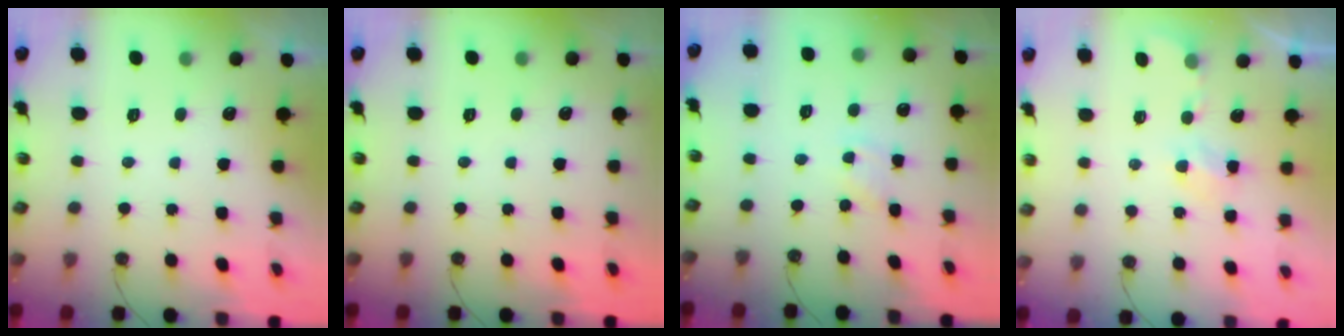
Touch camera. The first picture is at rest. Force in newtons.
{"total": 0.0}
{"total": 1.7, "press": 1.6, "slide": 0.2}
{"total": 3.2, "press": 3.2, "slide": 0.6}